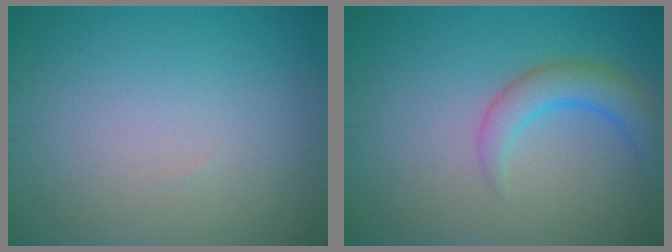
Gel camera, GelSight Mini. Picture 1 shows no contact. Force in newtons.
{"total": 3.4, "press": 3.4, "slide": 0.3}